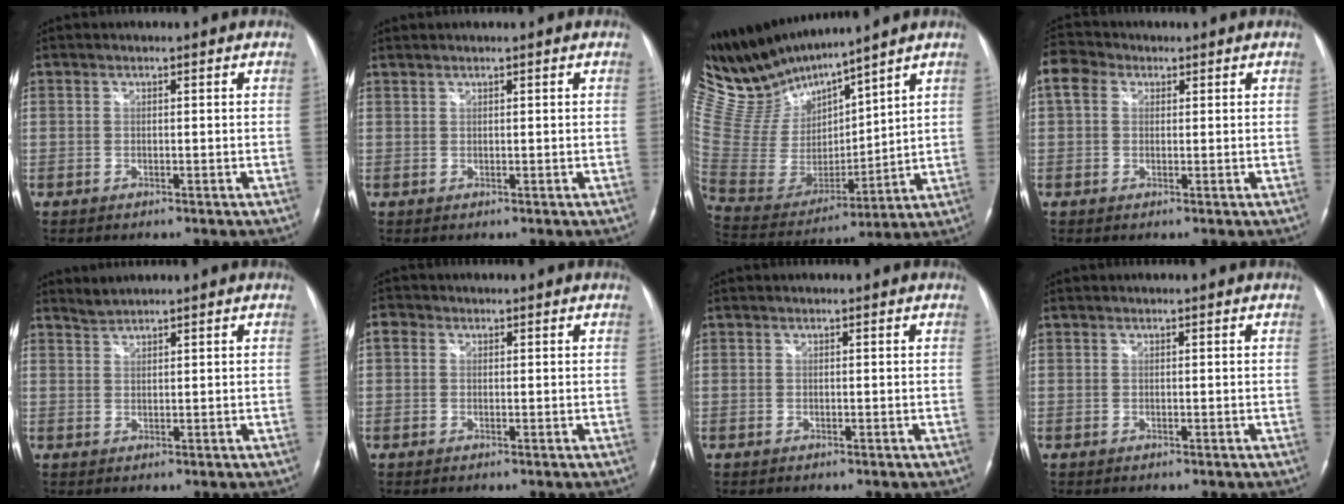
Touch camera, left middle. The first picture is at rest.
{"total": 0.7, "force": [0.7, 0.0, 0.0], "torque": [-0.005, 0.004, 0.018]}
{"total": 15.4, "force": [14.5, 0.8, 5.1], "torque": [-0.126, 0.001, 0.305]}
{"total": 4.8, "force": [1.9, 3.6, 2.6], "torque": [-0.067, 0.031, 0.035]}
{"total": 1.6, "force": [1.6, -0.3, -0.2], "torque": [-0.001, 0.001, 0.035]}
{"total": 1.6, "force": [0.5, 1.4, 0.7], "torque": [-0.015, 0.013, 0.006]}
{"total": 0.0}
{"total": 0.0}